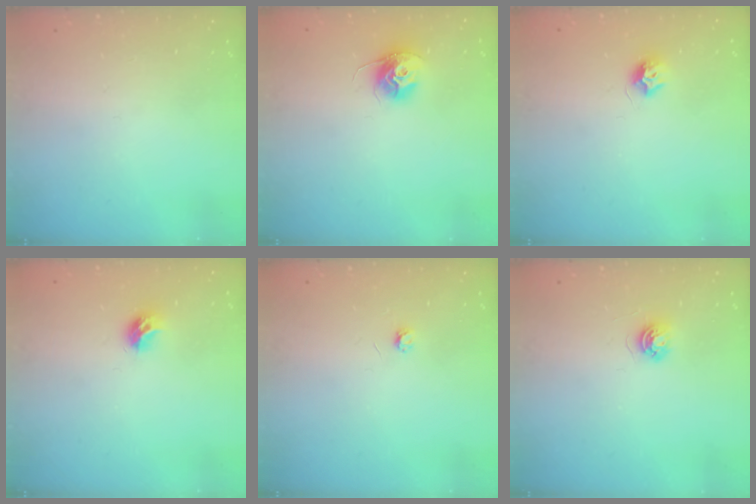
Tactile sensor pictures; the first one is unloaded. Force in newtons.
{"total": 10.6, "press": 10.5, "slide": 0.7}
{"total": 7.3, "press": 7.3, "slide": 0.4}
{"total": 7.1, "press": 7.1, "slide": 0.3}
{"total": 2.8, "press": 2.7, "slide": 0.3}
{"total": 4.0, "press": 4.0, "slide": 0.5}